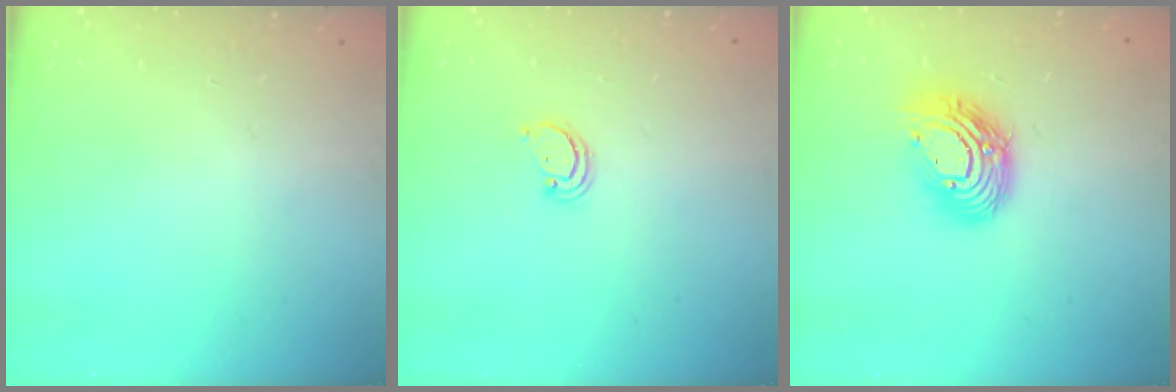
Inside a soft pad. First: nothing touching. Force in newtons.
{"total": 2.4, "press": 2.4, "slide": 0.2}
{"total": 13.7, "press": 13.7, "slide": 1.2}